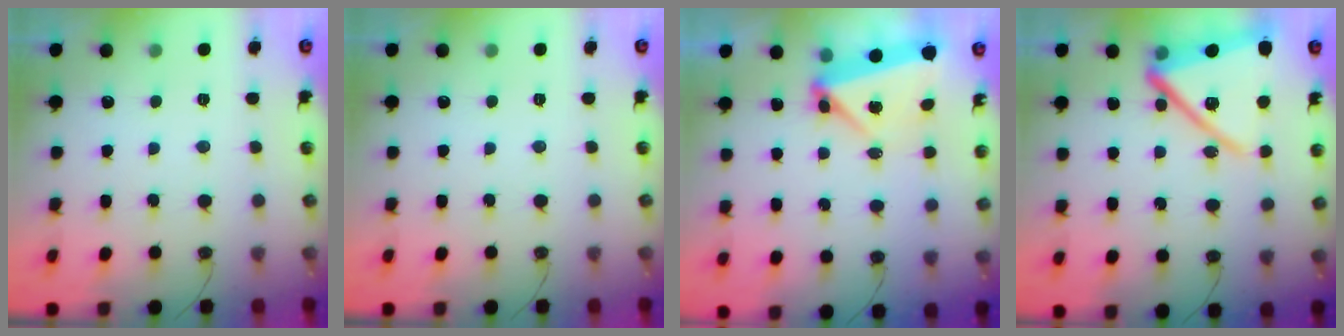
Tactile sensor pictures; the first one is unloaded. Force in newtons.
{"total": 0.0}
{"total": 5.9, "press": 5.7, "slide": 1.4}
{"total": 19.7, "press": 19.6, "slide": 1.8}